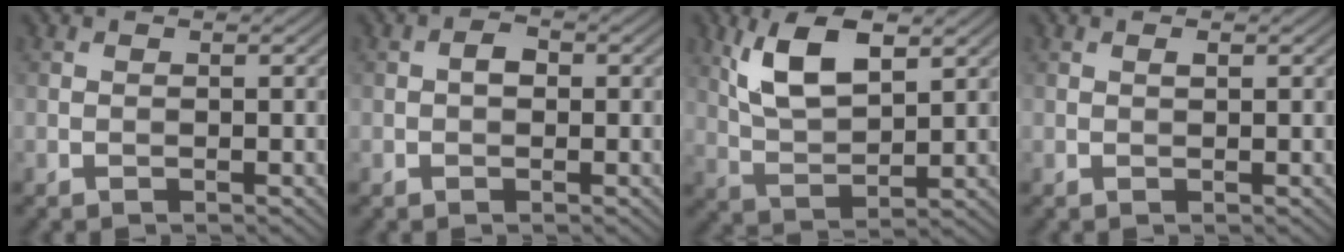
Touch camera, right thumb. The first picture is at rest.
{"total": 1.7, "force": [-0.1, 1.2, 1.2], "torque": [-0.021, 0.002, -0.007]}
{"total": 8.9, "force": [4.3, 3.8, 6.8], "torque": [-0.144, 0.004, 0.088]}
{"total": 0.6, "force": [0.3, 0.2, 0.4], "torque": [-0.008, 0.000, 0.004]}